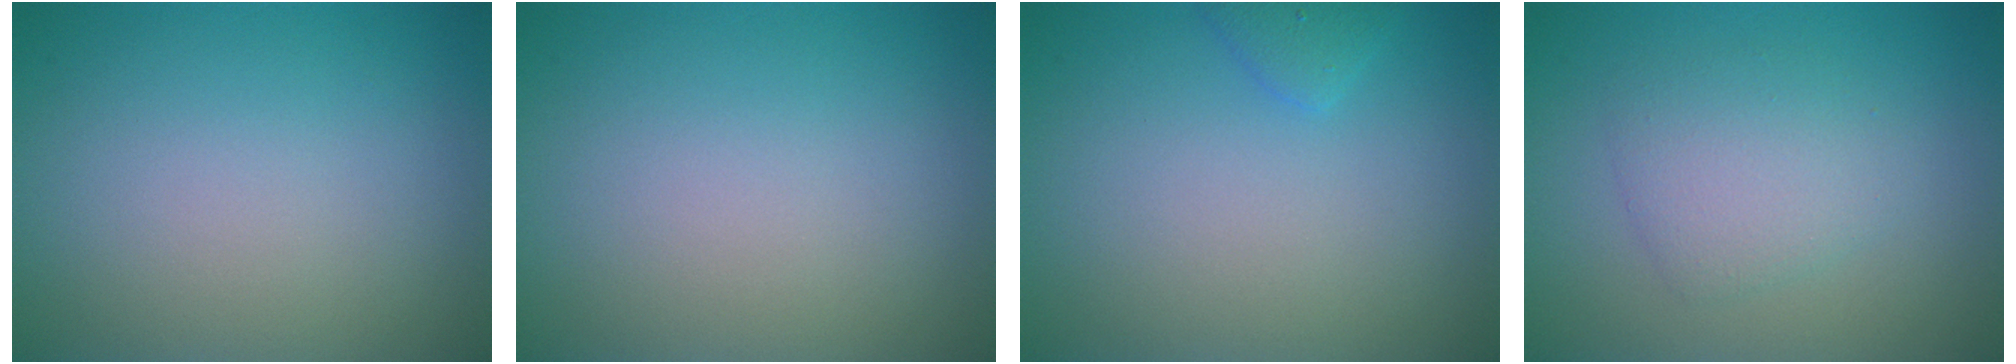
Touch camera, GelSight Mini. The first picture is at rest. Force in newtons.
{"total": 0.0}
{"total": 1.2, "press": 1.2, "slide": 0.1}
{"total": 2.9, "press": 2.9, "slide": 0.1}